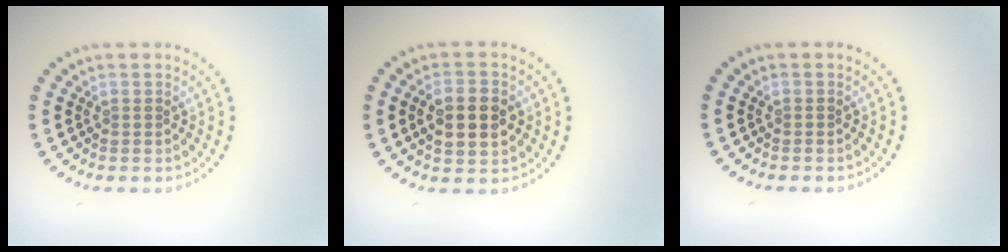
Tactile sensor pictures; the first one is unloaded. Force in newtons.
{"total": 4.2, "press": 4.2, "slide": 0.2}
{"total": 0.0}